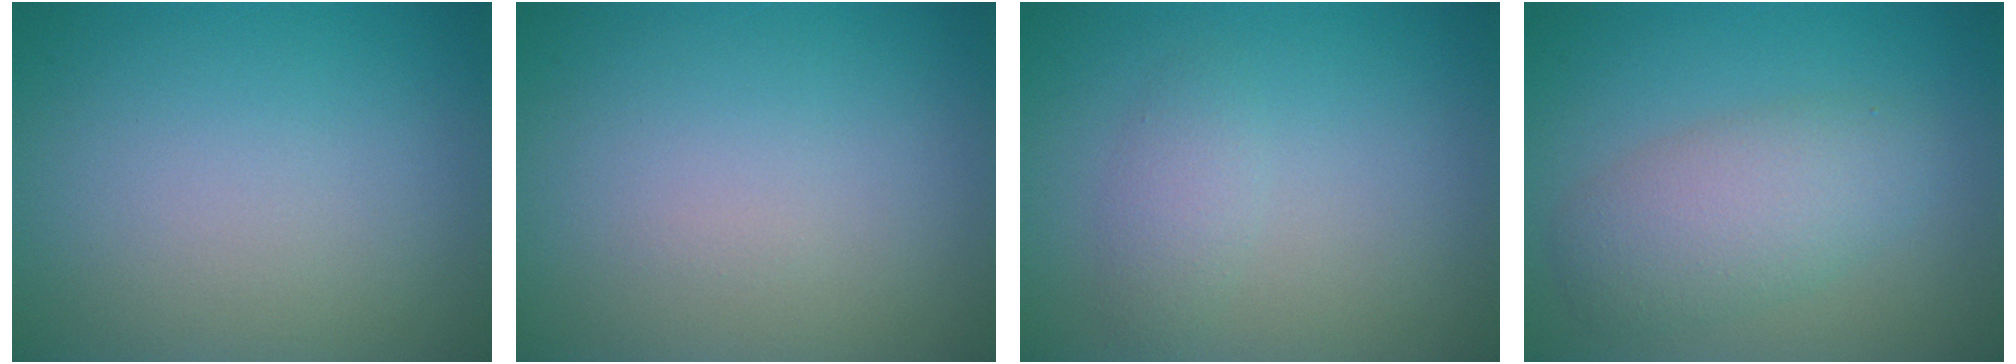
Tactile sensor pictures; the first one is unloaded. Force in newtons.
{"total": 0.0}
{"total": 1.6, "press": 1.6, "slide": 0.0}
{"total": 4.5, "press": 4.5, "slide": 0.2}